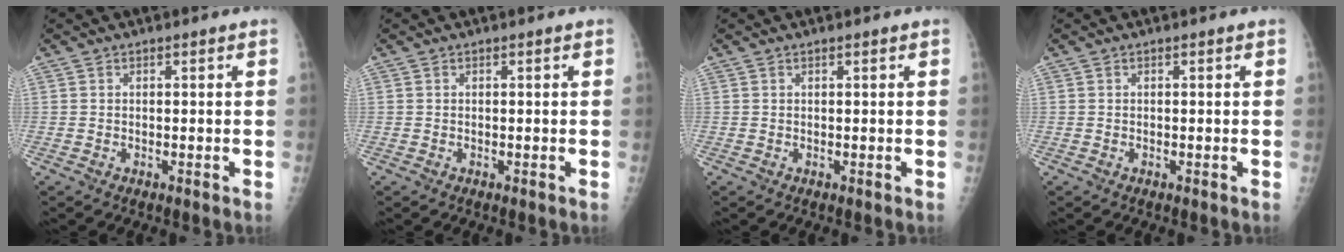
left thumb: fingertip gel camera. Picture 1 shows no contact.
{"total": 0.0}
{"total": 0.0}
{"total": 0.0}